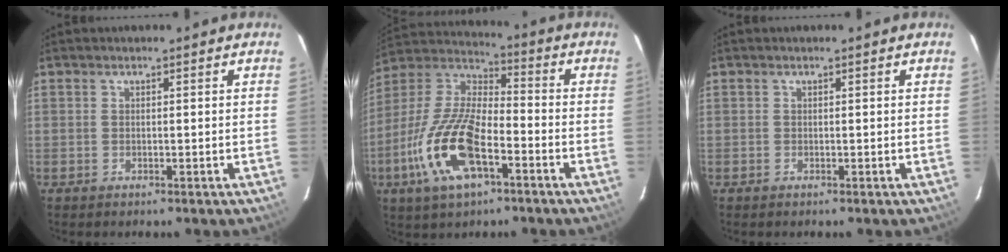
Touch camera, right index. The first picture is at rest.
{"total": 17.8, "force": [-7.4, 7.2, 14.4], "torque": [-0.308, -0.011, -0.147]}
{"total": 0.0}